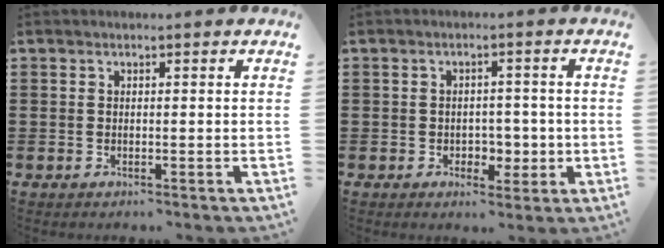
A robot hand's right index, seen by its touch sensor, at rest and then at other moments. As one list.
[{"total": 3.3, "force": [-0.7, 2.7, 1.8], "torque": [-0.034, 0.003, -0.019]}]